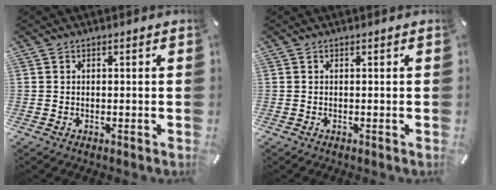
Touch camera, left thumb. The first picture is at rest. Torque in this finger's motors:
{"motor_torque": [0.00, 0.00, 0.00, 0.00, 0.00]}